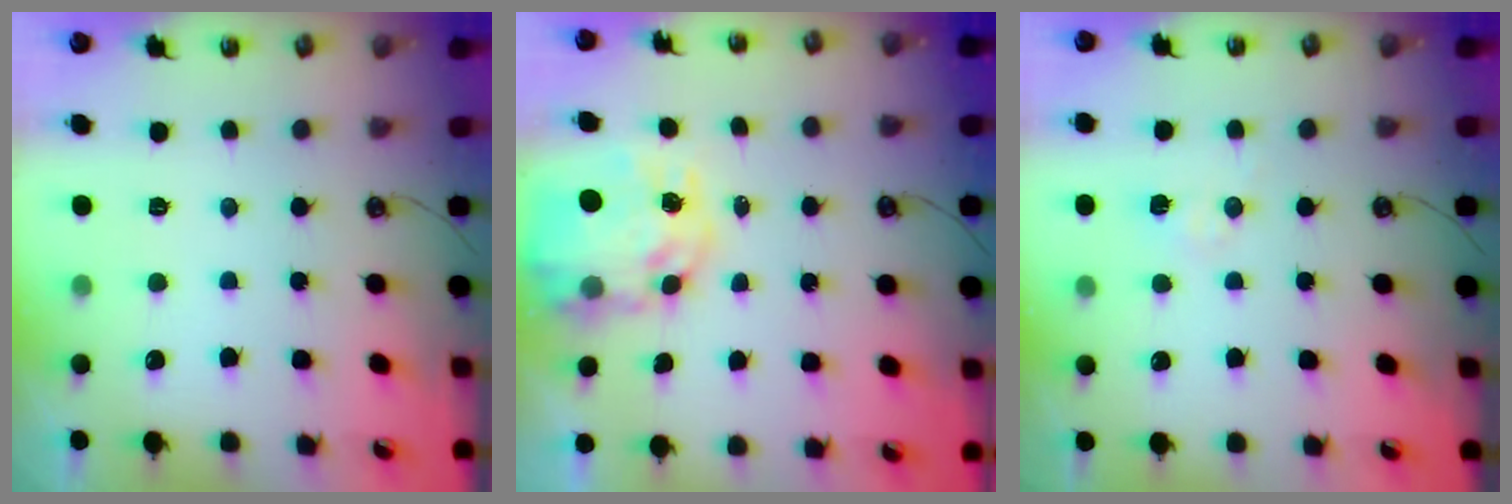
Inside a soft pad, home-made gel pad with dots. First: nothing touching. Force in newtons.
{"total": 10.6, "press": 10.5, "slide": 0.8}
{"total": 4.6, "press": 4.6, "slide": 0.3}